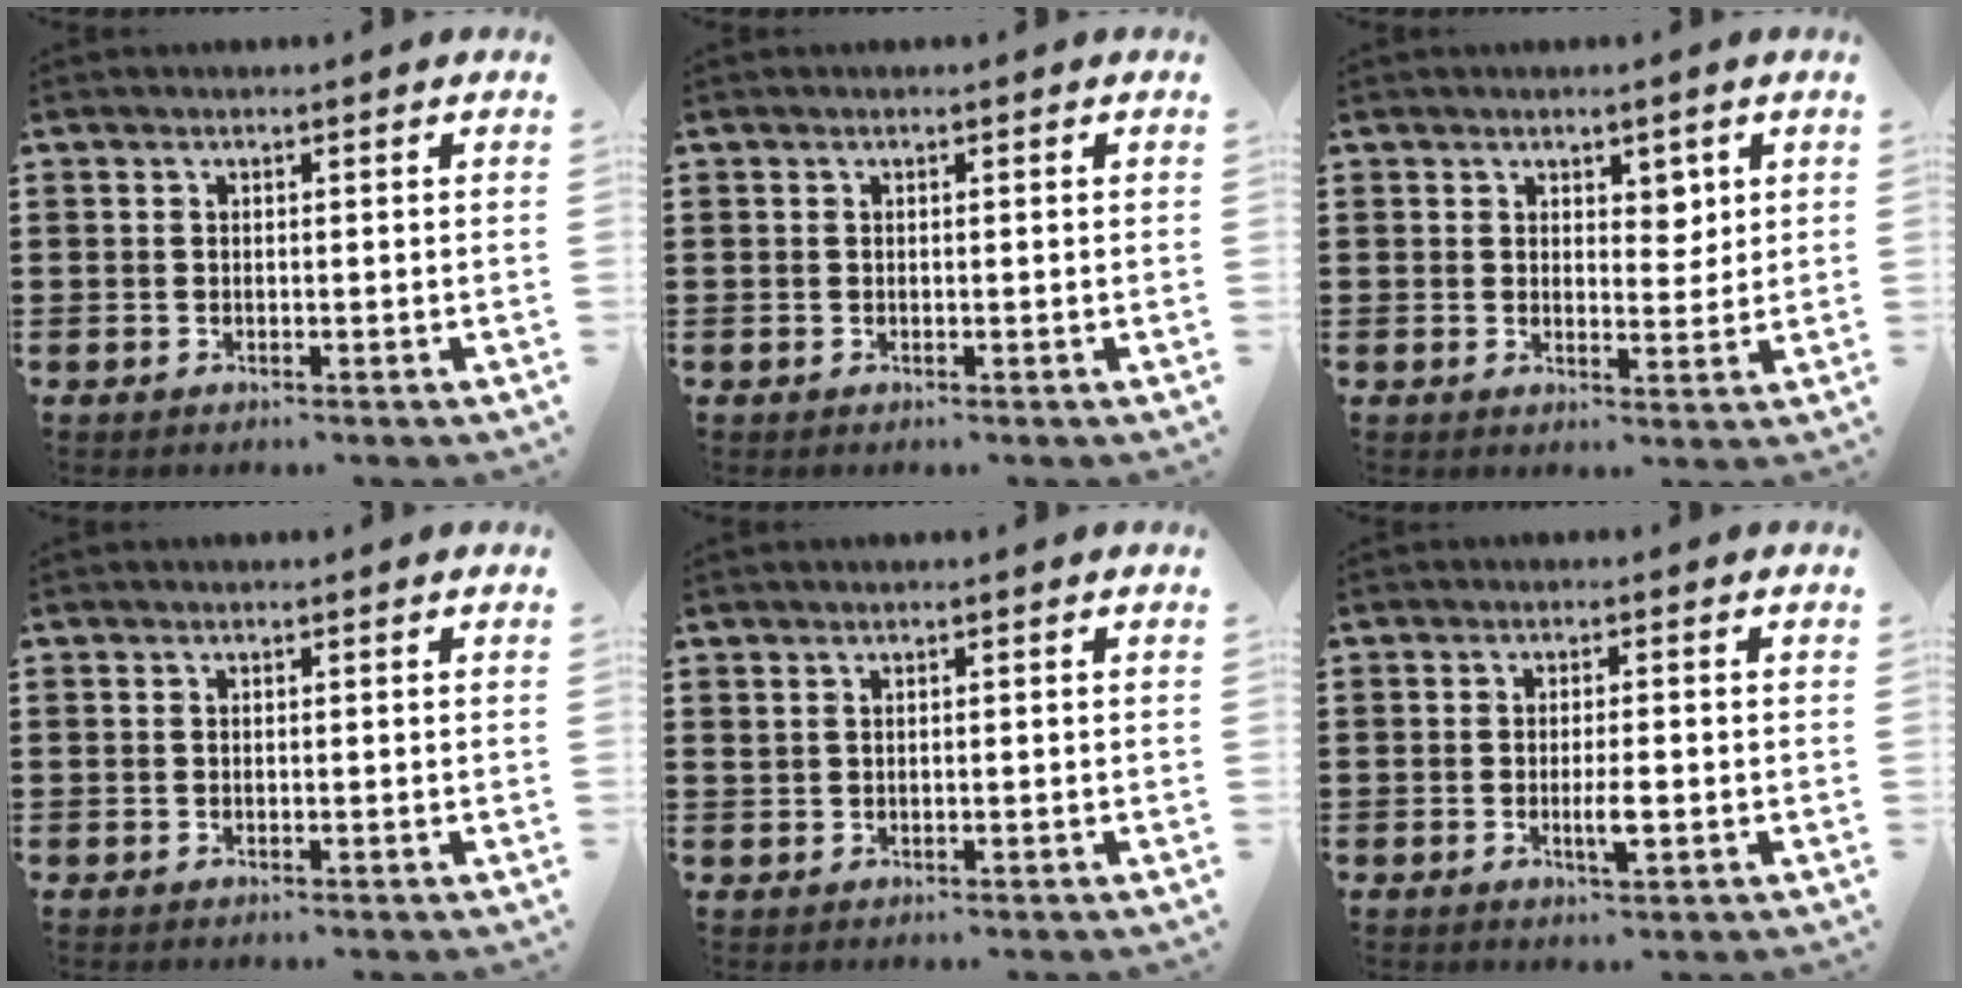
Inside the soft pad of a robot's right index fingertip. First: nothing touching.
{"total": 0.0}
{"total": 3.1, "force": [1.9, 1.9, 1.4], "torque": [-0.017, 0.004, 0.031]}
{"total": 0.0}
{"total": 0.5, "force": [0.4, 0.2, 0.3], "torque": [-0.008, 0.001, 0.007]}
{"total": 3.3, "force": [-0.8, 0.7, 3.1], "torque": [-0.060, -0.003, -0.017]}